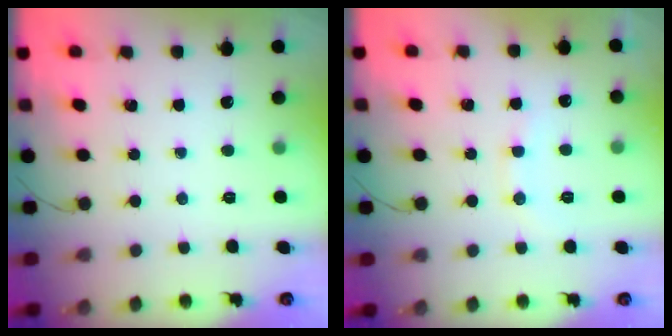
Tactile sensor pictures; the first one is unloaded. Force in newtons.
{"total": 7.5, "press": 7.4, "slide": 1.1}